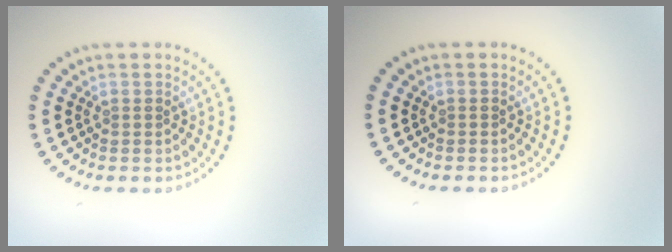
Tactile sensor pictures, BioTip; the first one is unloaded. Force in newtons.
{"total": 0.0}